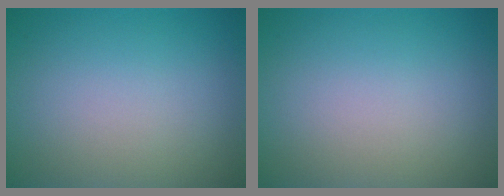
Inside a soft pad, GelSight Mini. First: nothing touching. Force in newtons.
{"total": 0.0}